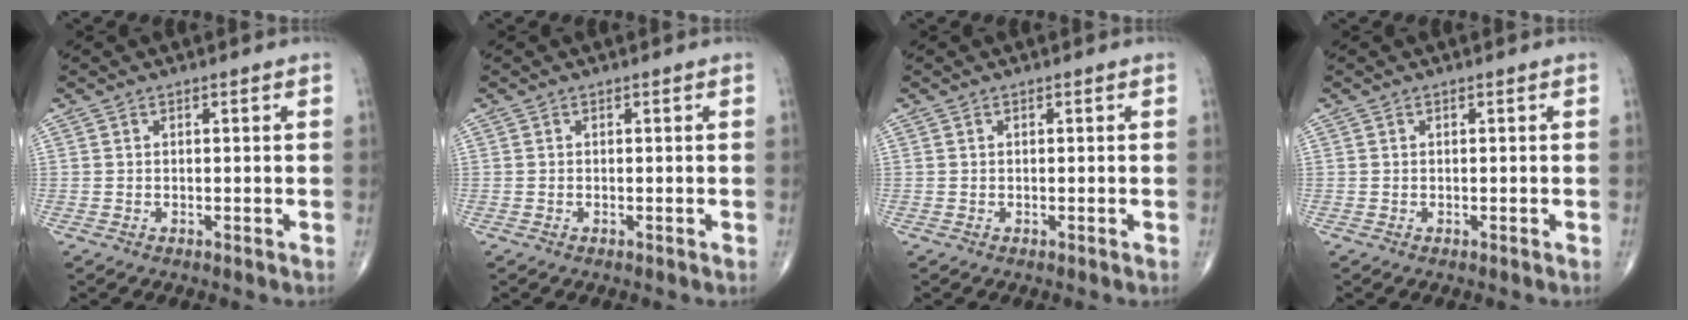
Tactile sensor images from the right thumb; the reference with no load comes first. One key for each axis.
{"total": 0.0}
{"total": 0.0}
{"total": 0.0}